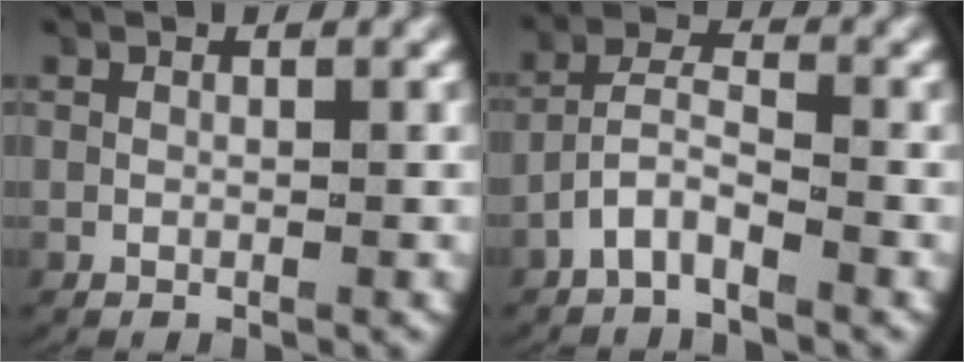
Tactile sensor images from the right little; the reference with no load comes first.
{"total": 3.6, "force": [-2.4, 1.8, 2.0], "torque": [-0.049, -0.005, -0.046]}